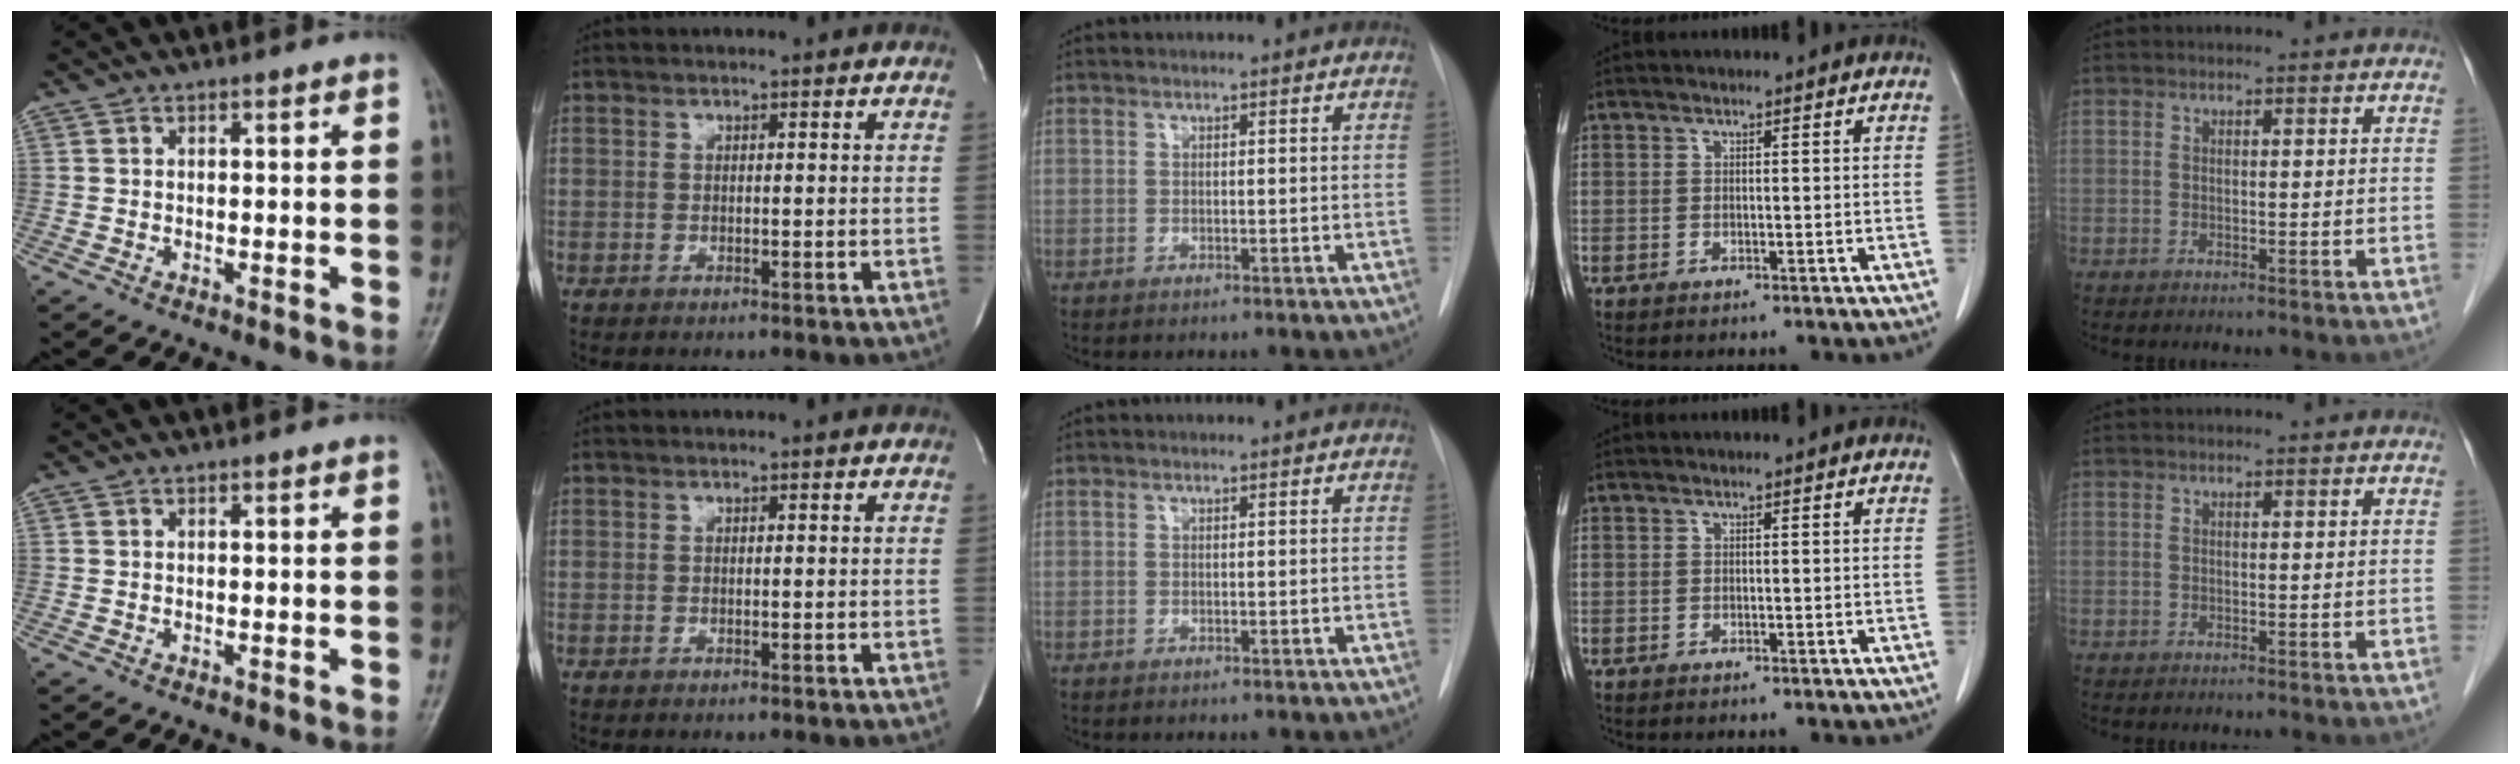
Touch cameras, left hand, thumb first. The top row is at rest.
{}